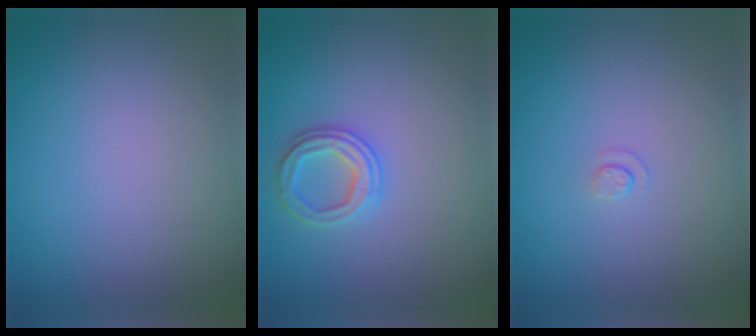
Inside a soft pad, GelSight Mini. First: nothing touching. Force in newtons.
{"total": 2.4, "press": 2.4, "slide": 0.2}
{"total": 0.6, "press": 0.3, "slide": 0.6}